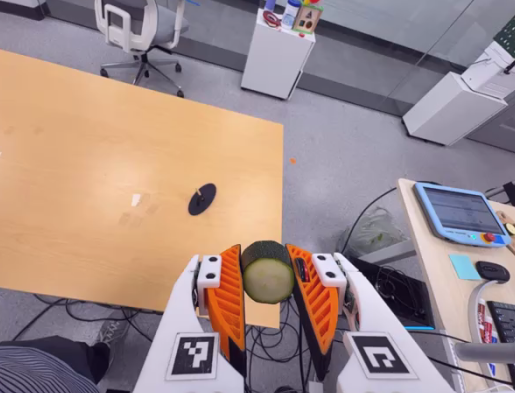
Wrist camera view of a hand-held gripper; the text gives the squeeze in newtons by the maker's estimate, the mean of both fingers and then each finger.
{"total": 10.3, "left": 10.2, "right": 10.4}